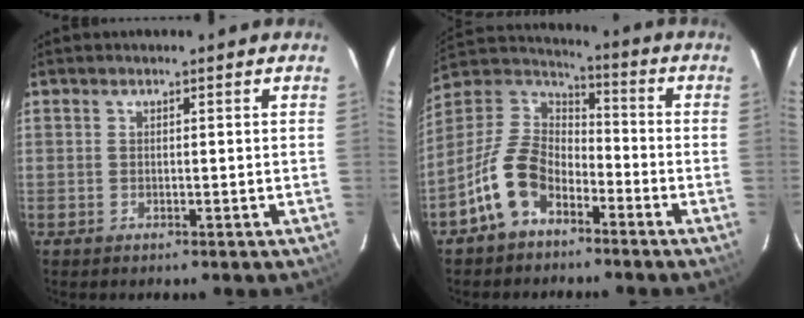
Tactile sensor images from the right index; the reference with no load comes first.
{"total": 12.9, "force": [-6.9, 8.1, 7.3], "torque": [-0.159, 0.022, -0.132]}